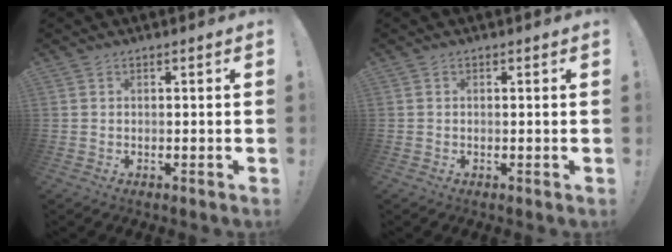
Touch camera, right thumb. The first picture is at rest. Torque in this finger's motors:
{"motor_torque": [-0.11, -0.05, -0.02, 0.03, 0.09]}